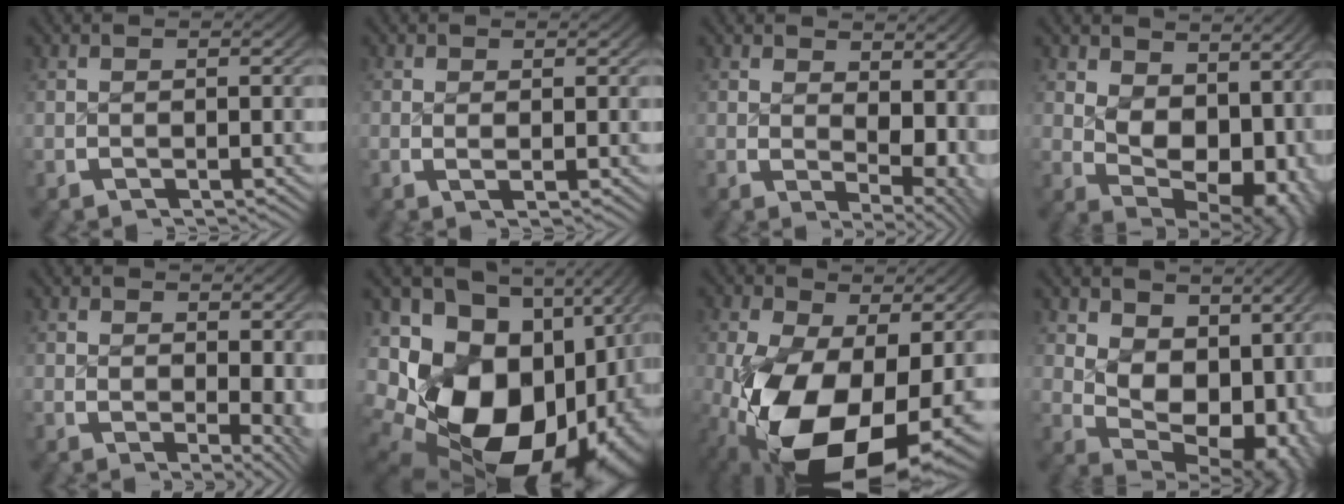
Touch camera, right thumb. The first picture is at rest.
{"total": 0.8, "force": [0.3, 0.2, 0.6], "torque": [-0.013, -0.008, 0.009]}
{"total": 4.6, "force": [0.9, 2.5, 3.8], "torque": [-0.043, -0.026, 0.027]}
{"total": 9.6, "force": [0.0, 6.0, 7.4], "torque": [-0.136, -0.051, 0.024]}
{"total": 3.3, "force": [0.8, 1.6, 2.7], "torque": [-0.027, -0.022, 0.021]}
{"total": 24.6, "force": [-2.2, 16.9, 17.7], "torque": [-0.322, -0.072, -0.006]}
{"total": 17.3, "force": [-4.0, 10.6, 13.1], "torque": [-0.251, -0.082, -0.024]}
{"total": 11.1, "force": [-0.2, 7.4, 8.2], "torque": [-0.143, -0.050, 0.019]}